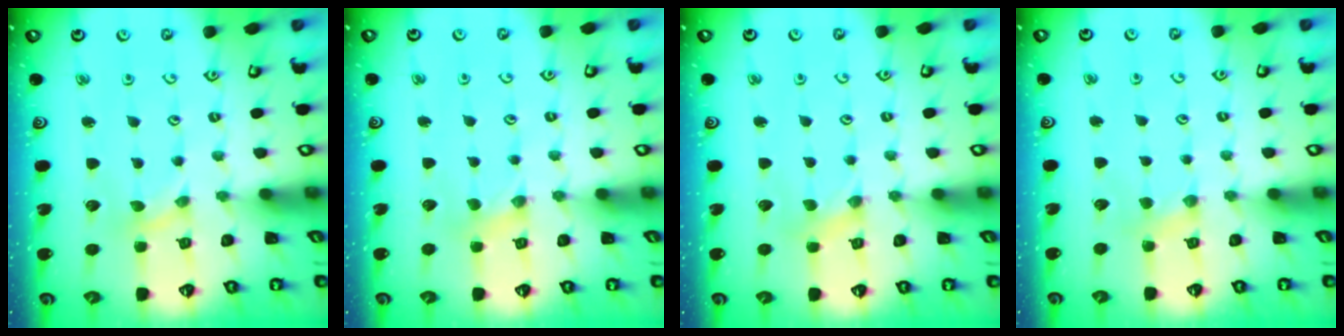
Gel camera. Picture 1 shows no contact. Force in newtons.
{"total": 2.3, "press": 2.3, "slide": 0.3}
{"total": 0.0}
{"total": 2.9, "press": 2.9, "slide": 0.5}